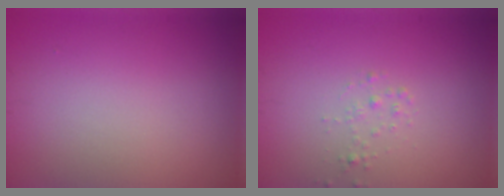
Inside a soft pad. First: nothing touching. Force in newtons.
{"total": 0.8, "press": 0.8, "slide": 0.0}